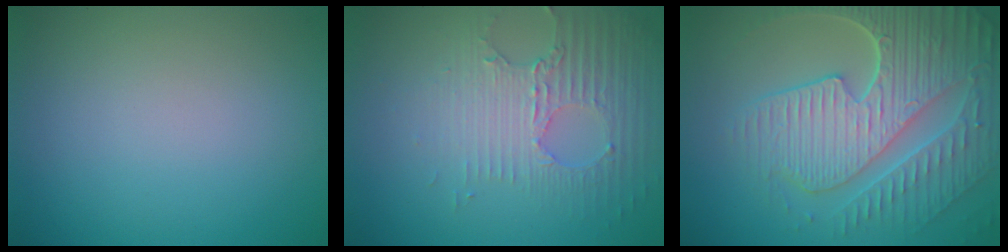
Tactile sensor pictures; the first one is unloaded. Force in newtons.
{"total": 3.5, "press": 3.3, "slide": 1.3}
{"total": 9.1, "press": 6.5, "slide": 6.3}